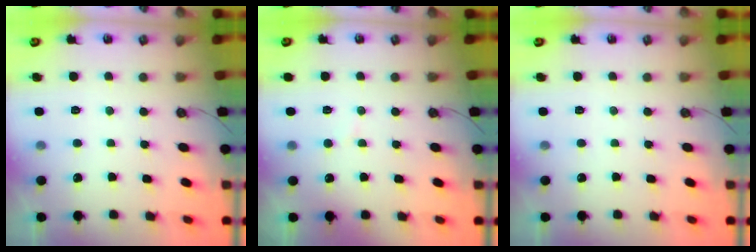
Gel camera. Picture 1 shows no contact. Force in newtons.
{"total": 3.9, "press": 3.9, "slide": 0.5}
{"total": 0.0}